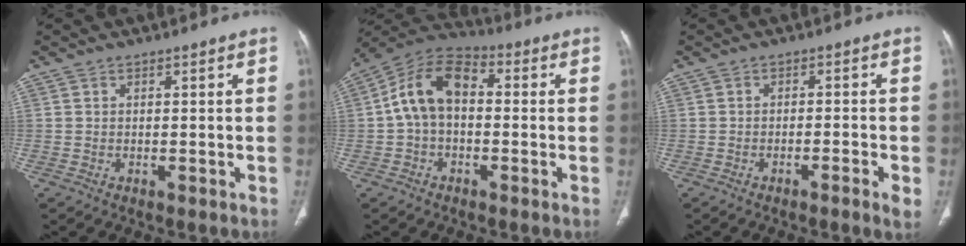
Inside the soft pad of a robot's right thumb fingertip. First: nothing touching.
{"total": 11.1, "force": [0.2, 7.3, 8.4], "torque": [-0.145, 0.035, -0.010]}
{"total": 3.3, "force": [-1.4, 0.1, 3.0], "torque": [-0.056, 0.004, -0.023]}